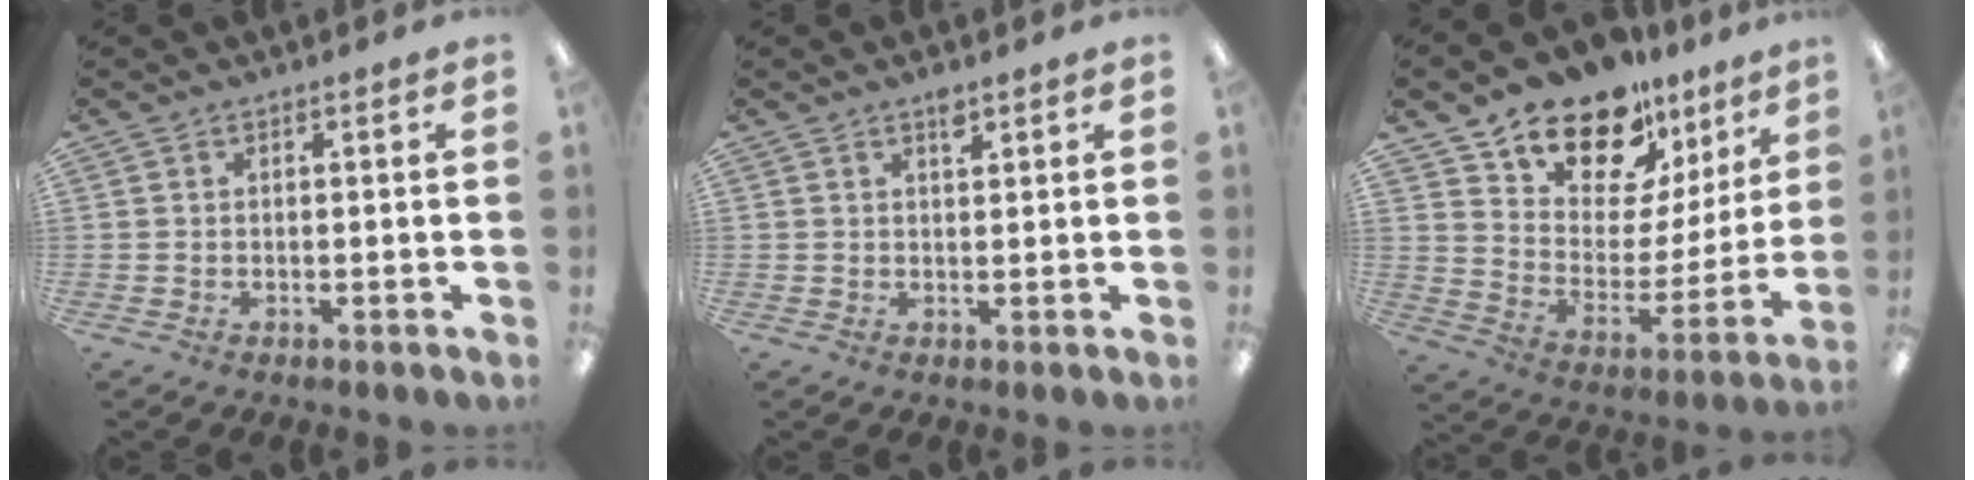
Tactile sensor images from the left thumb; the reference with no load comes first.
{"total": 2.2, "force": [1.7, 0.8, 1.2], "torque": [-0.011, -0.007, 0.027]}
{"total": 16.0, "force": [13.2, 7.6, 4.7], "torque": [-0.103, -0.108, 0.241]}